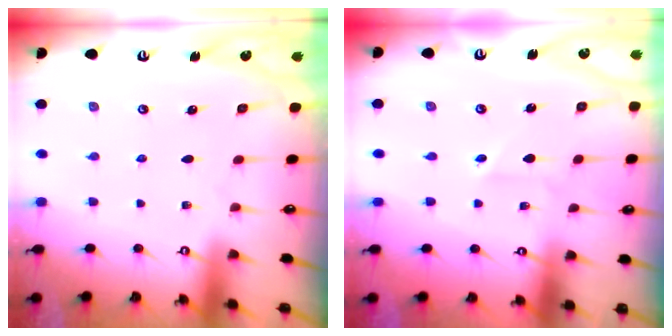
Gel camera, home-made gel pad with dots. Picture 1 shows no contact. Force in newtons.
{"total": 2.3, "press": 2.3, "slide": 0.1}